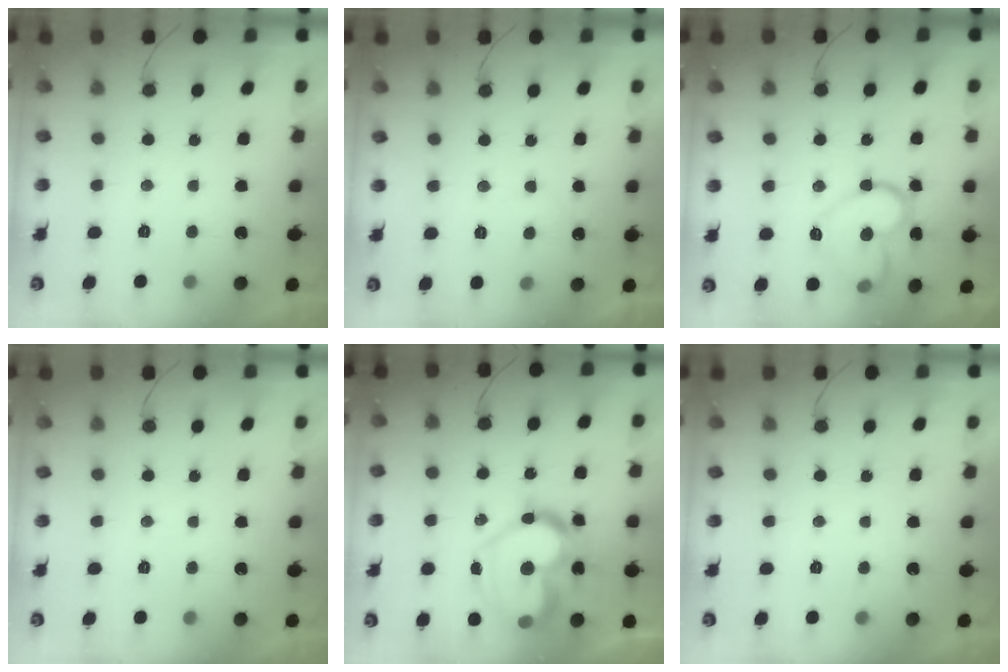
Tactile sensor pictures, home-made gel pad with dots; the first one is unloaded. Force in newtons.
{"total": 5.6, "press": 5.6, "slide": 0.4}
{"total": 14.6, "press": 14.6, "slide": 0.6}
{"total": 0.0}
{"total": 21.0, "press": 21.0, "slide": 1.7}
{"total": 0.0}